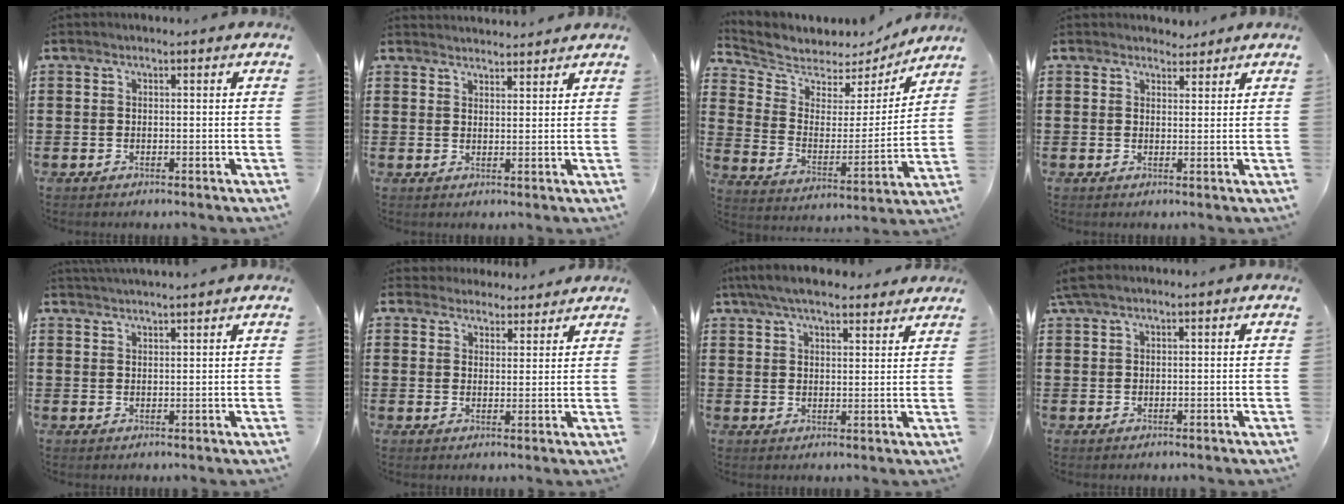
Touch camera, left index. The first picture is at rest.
{"total": 2.2, "force": [2.2, 0.1, -0.2], "torque": [-0.002, -0.003, 0.042]}
{"total": 5.1, "force": [4.6, 2.2, -0.1], "torque": [-0.041, -0.040, 0.075]}
{"total": 2.3, "force": [2.2, 0.9, 0.1], "torque": [-0.001, -0.003, 0.040]}
{"total": 1.9, "force": [1.8, -0.4, 0.2], "torque": [-0.008, -0.001, 0.035]}
{"total": 3.5, "force": [3.3, 1.1, -0.1], "torque": [-0.011, -0.005, 0.063]}
{"total": 6.1, "force": [5.3, 1.1, 2.6], "torque": [-0.065, -0.008, 0.100]}
{"total": 1.6, "force": [0.8, 0.2, 1.3], "torque": [-0.027, 0.001, 0.016]}